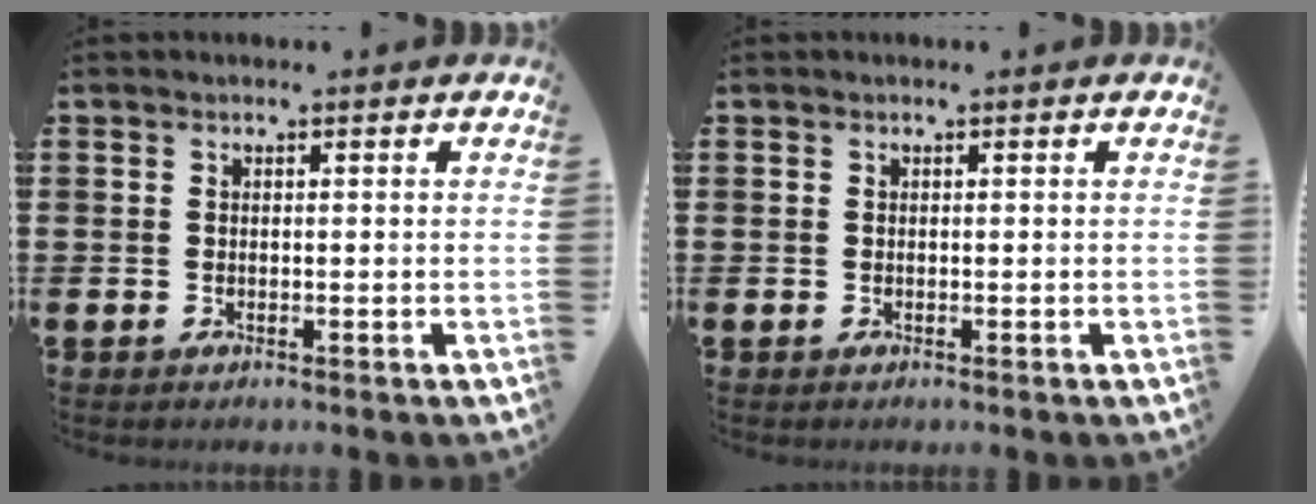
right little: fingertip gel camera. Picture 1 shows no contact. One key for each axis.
{"total": 0.0}